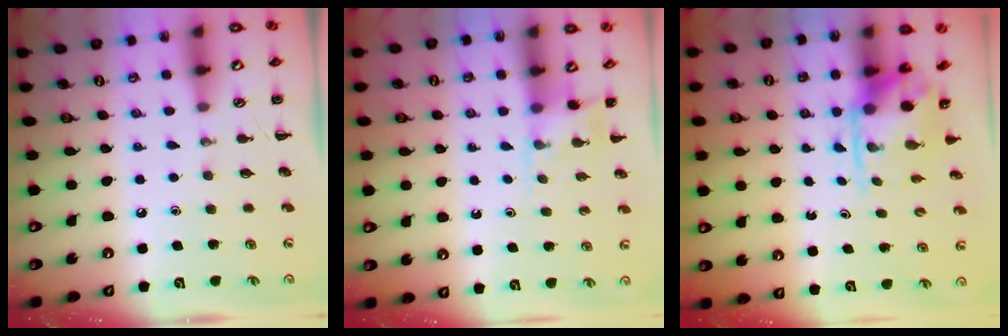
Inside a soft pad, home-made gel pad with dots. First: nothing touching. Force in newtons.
{"total": 3.8, "press": 3.6, "slide": 1.1}
{"total": 3.8, "press": 3.7, "slide": 0.8}